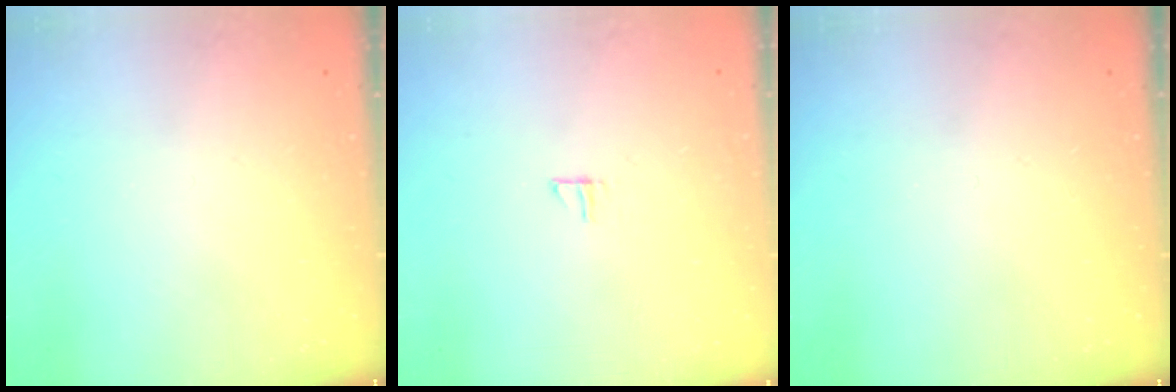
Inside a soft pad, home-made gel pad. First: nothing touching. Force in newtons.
{"total": 3.7, "press": 3.7, "slide": 0.3}
{"total": 0.0}